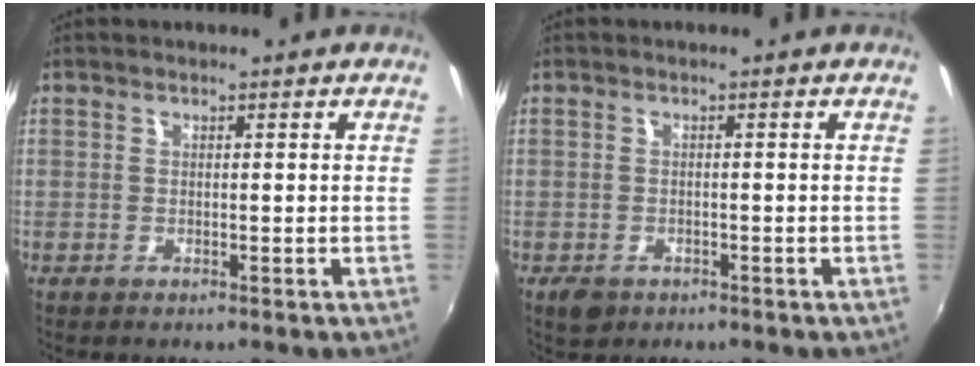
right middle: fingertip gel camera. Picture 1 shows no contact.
{"total": 3.0, "force": [-1.8, 2.0, 1.4], "torque": [-0.033, -0.006, -0.028]}